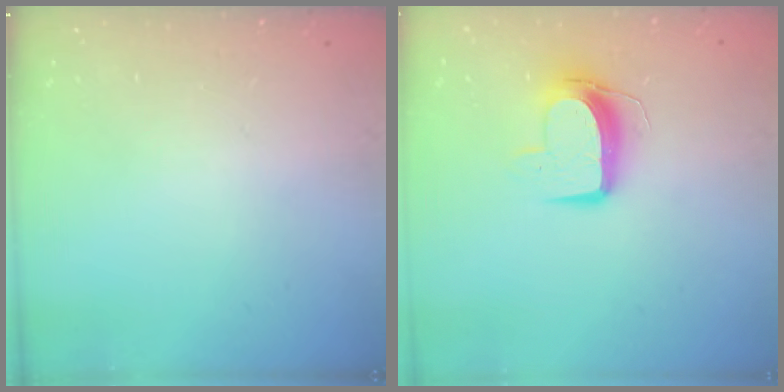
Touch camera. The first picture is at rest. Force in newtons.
{"total": 10.2, "press": 10.2, "slide": 0.8}